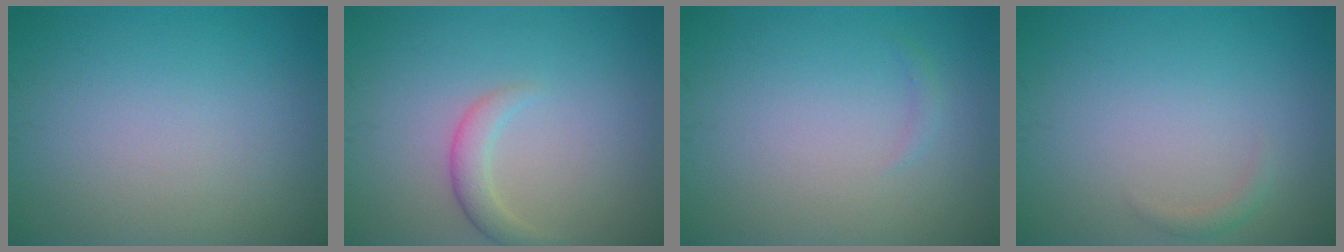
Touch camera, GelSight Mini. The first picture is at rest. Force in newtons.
{"total": 2.0, "press": 2.0, "slide": 0.1}
{"total": 0.5, "press": 0.5, "slide": 0.0}
{"total": 0.8, "press": 0.8, "slide": 0.1}